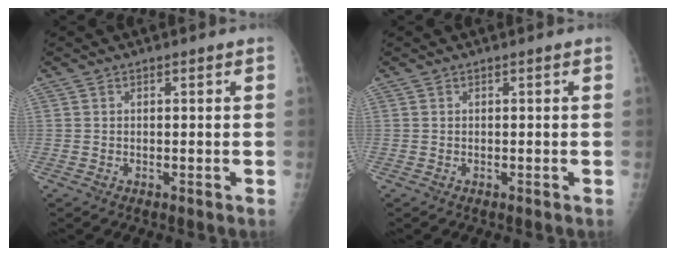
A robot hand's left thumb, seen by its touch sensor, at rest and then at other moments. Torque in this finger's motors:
{"motor_torque": [0.00, 0.00, 0.00, 0.00, 0.00]}